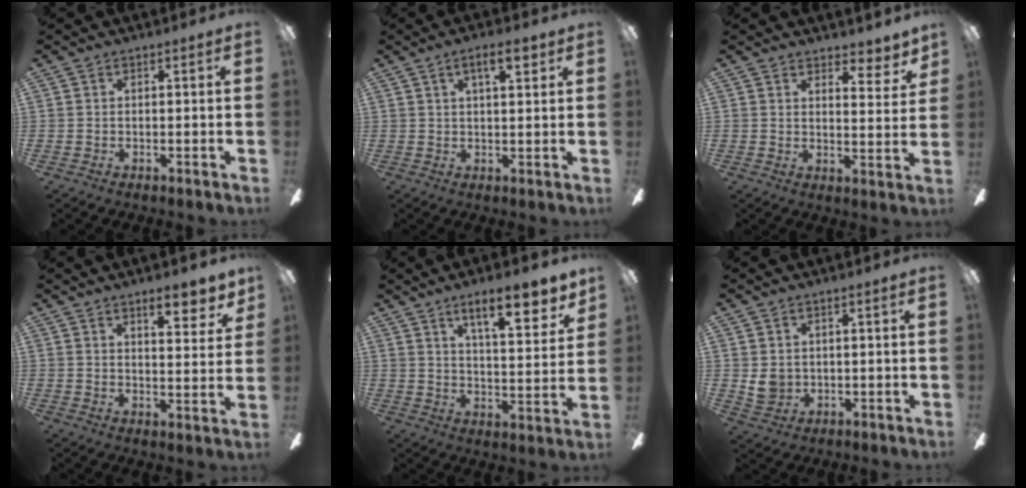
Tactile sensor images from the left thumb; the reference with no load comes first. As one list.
[{"total": 7.4, "force": [3.9, 2.1, 6.0], "torque": [-0.091, -0.007, 0.060]}, {"total": 5.3, "force": [4.5, 1.7, 2.3], "torque": [-0.025, -0.032, 0.076]}, {"total": 8.2, "force": [6.0, 2.5, 5.0], "torque": [-0.055, -0.035, 0.095]}, {"total": 13.9, "force": [9.5, 4.0, 9.2], "torque": [-0.127, -0.051, 0.152]}, {"total": 4.6, "force": [1.0, 3.8, 2.4], "torque": [-0.048, 0.003, 0.020]}]